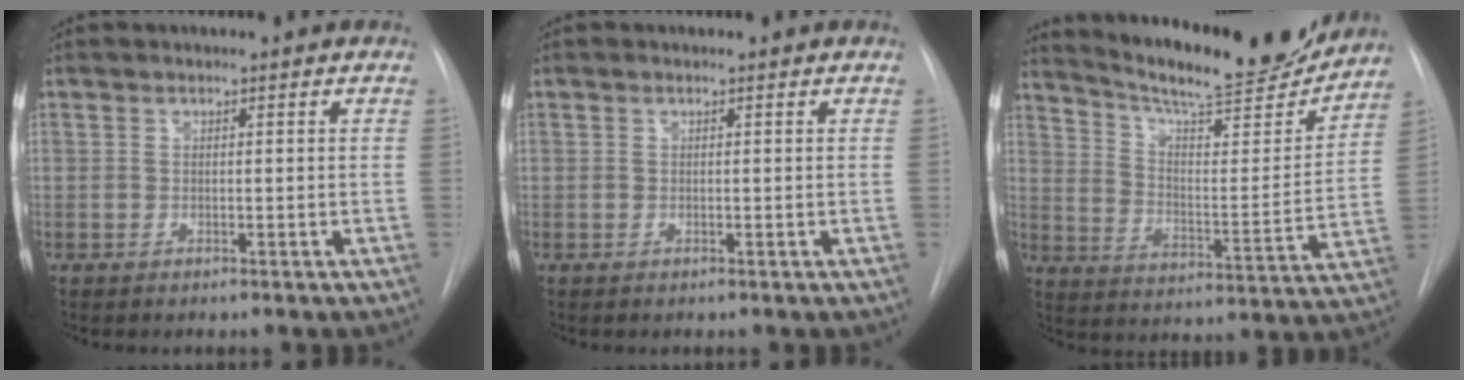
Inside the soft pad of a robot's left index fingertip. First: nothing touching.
{"total": 0.0}
{"total": 20.9, "force": [19.2, 2.5, 7.9], "torque": [-0.127, -0.035, 0.274]}